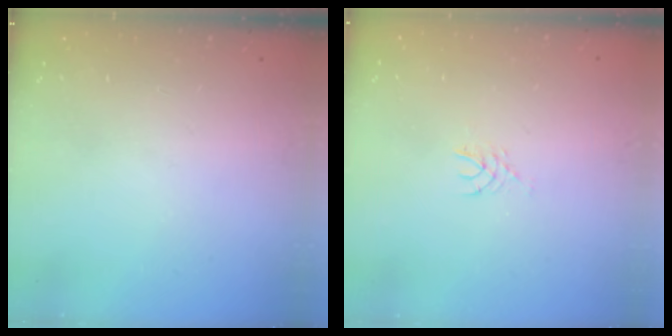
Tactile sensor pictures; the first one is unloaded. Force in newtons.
{"total": 3.3, "press": 3.3, "slide": 0.4}